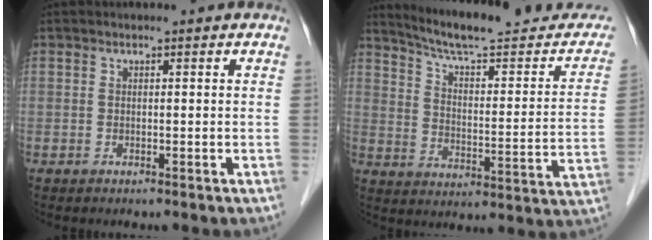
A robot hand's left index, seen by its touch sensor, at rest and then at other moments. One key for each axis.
{"total": 21.1, "fx": 19.2, "fy": 2.6, "fz": 8.4, "tx": -0.112, "ty": -0.043, "tz": 0.257}